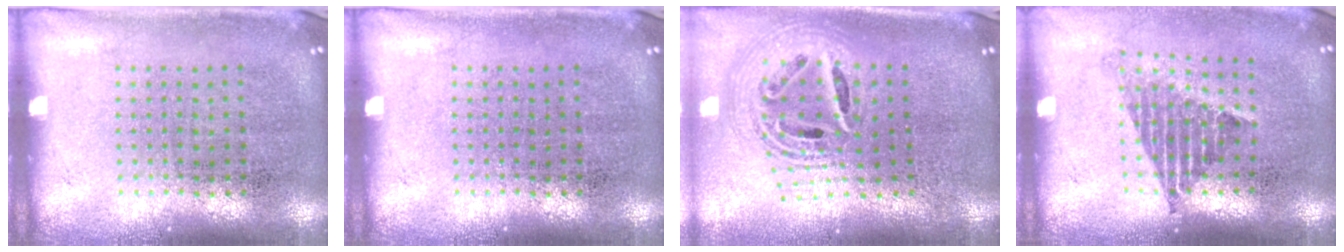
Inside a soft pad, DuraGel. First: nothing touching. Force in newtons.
{"total": 0.0}
{"total": 2.4, "press": 1.8, "slide": 1.7}
{"total": 1.3, "press": 1.0, "slide": 0.9}